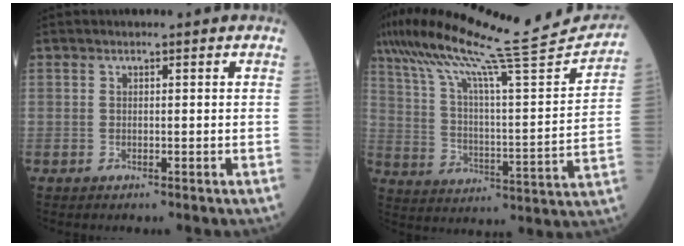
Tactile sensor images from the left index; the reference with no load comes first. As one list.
[{"total": 25.6, "force": [22.8, -0.2, 11.8], "torque": [-0.209, -0.026, 0.336]}]